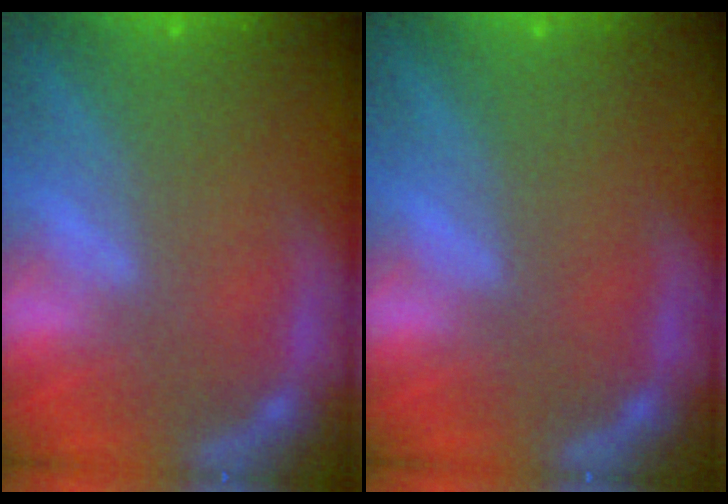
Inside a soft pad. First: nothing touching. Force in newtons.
{"total": 0.0}